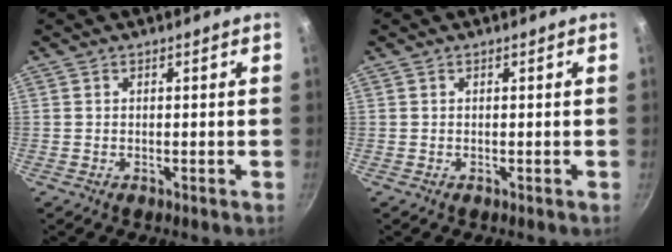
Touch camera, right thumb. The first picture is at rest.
{"total": 0.0}